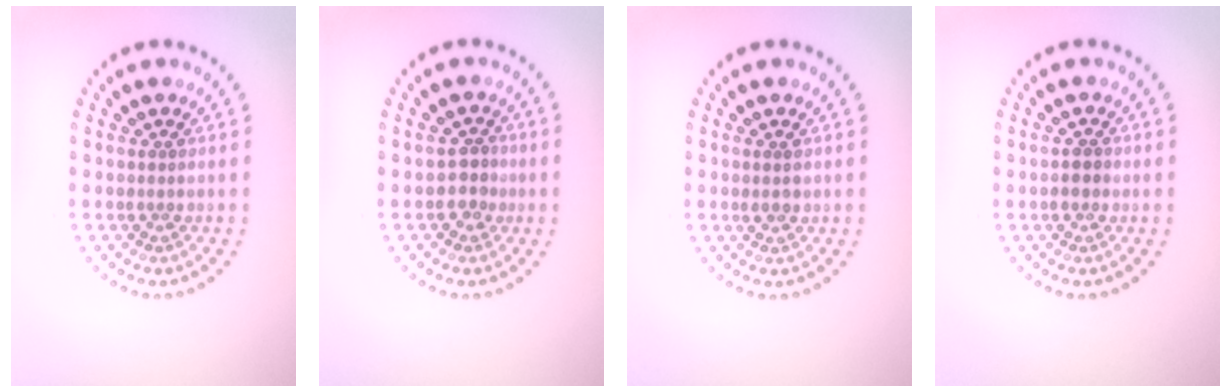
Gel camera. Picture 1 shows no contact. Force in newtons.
{"total": 2.0, "press": 1.8, "slide": 0.8}
{"total": 1.1, "press": 1.1, "slide": 0.3}
{"total": 1.3, "press": 1.2, "slide": 0.3}